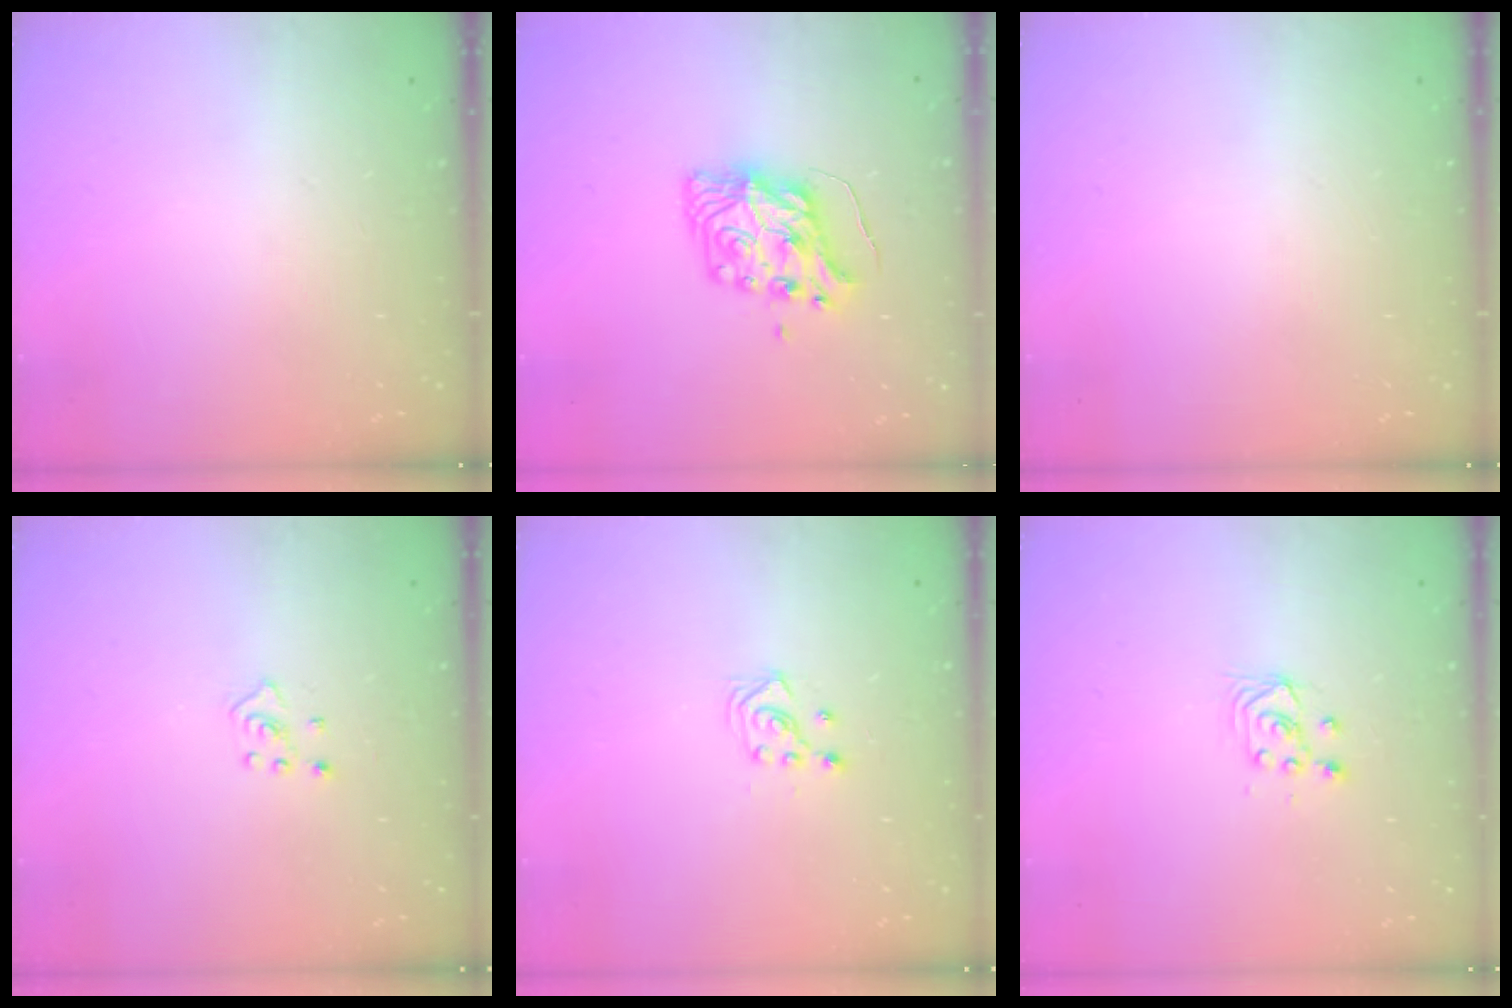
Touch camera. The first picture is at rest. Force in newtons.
{"total": 8.9, "press": 8.9, "slide": 0.3}
{"total": 0.0}
{"total": 2.4, "press": 2.4, "slide": 0.5}
{"total": 3.0, "press": 2.8, "slide": 1.0}
{"total": 2.9, "press": 2.7, "slide": 1.0}